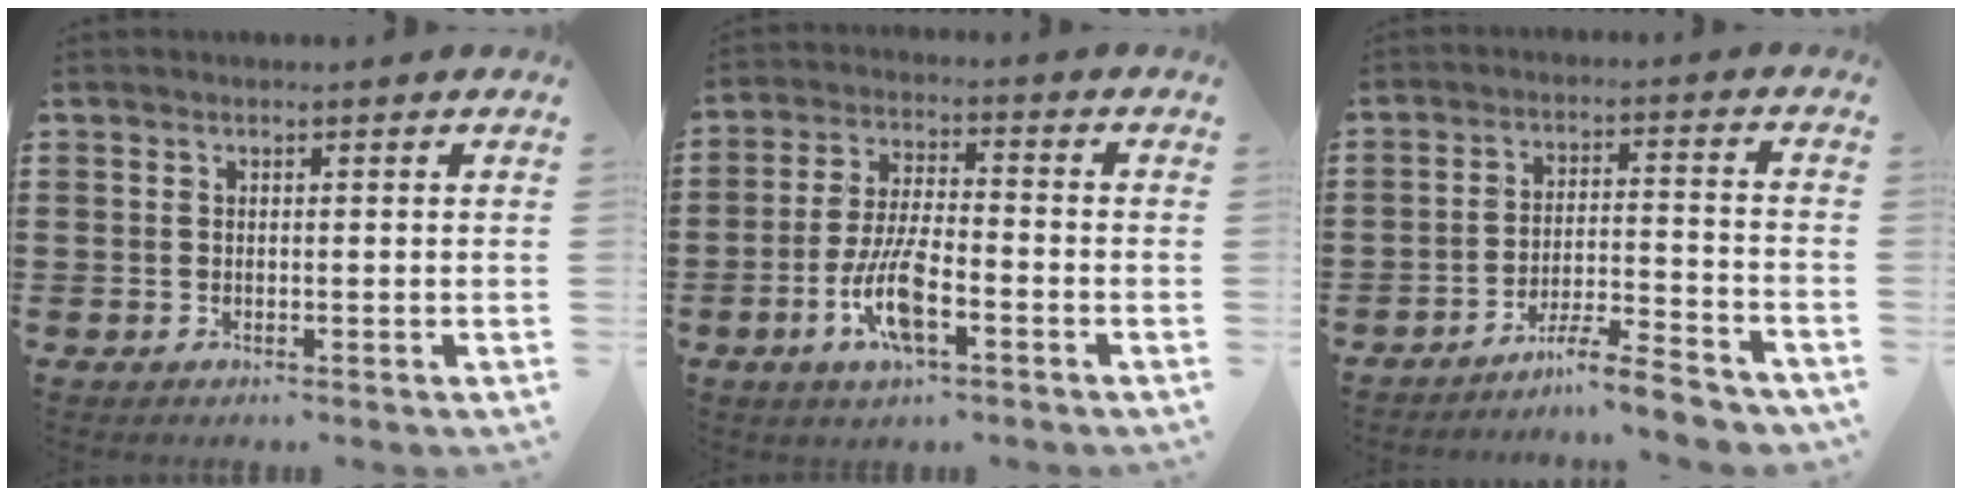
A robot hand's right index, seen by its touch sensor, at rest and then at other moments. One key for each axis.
{"total": 9.2, "fx": -3.7, "fy": 3.0, "fz": 7.8, "tx": -0.171, "ty": -0.006, "tz": -0.071}
{"total": 6.8, "fx": -6.2, "fy": 0.2, "fz": 2.9, "tx": -0.051, "ty": 0.001, "tz": -0.119}